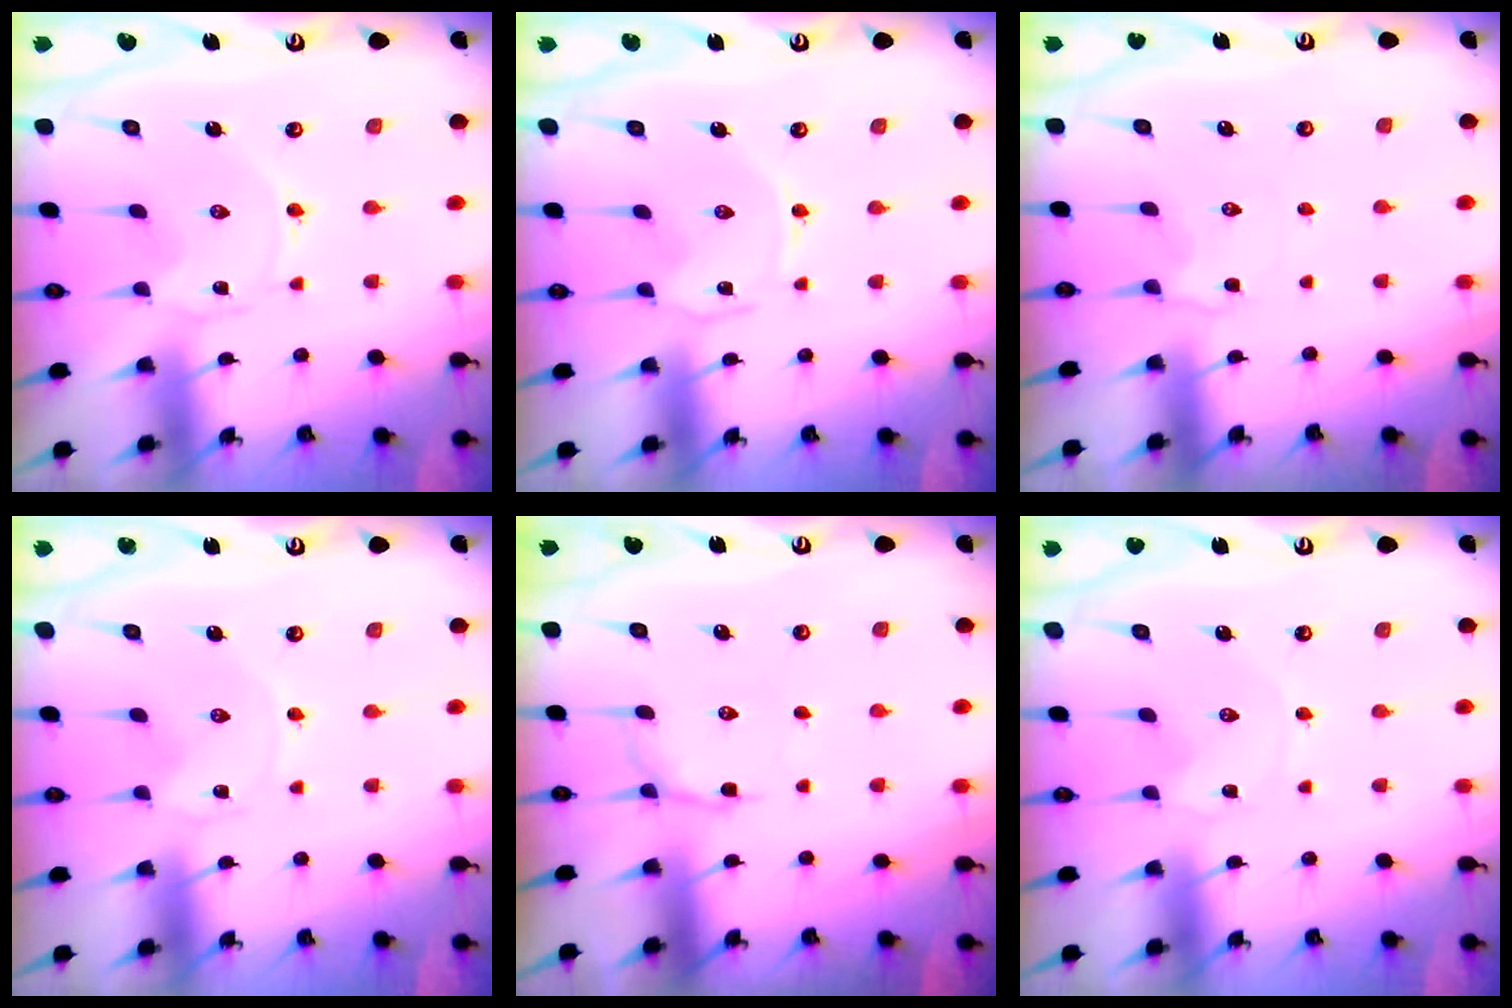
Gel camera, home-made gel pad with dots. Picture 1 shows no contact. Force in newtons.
{"total": 1.4, "press": 1.4, "slide": 0.3}
{"total": 2.3, "press": 2.0, "slide": 1.2}
{"total": 0.0}
{"total": 5.7, "press": 5.3, "slide": 2.1}
{"total": 0.0}